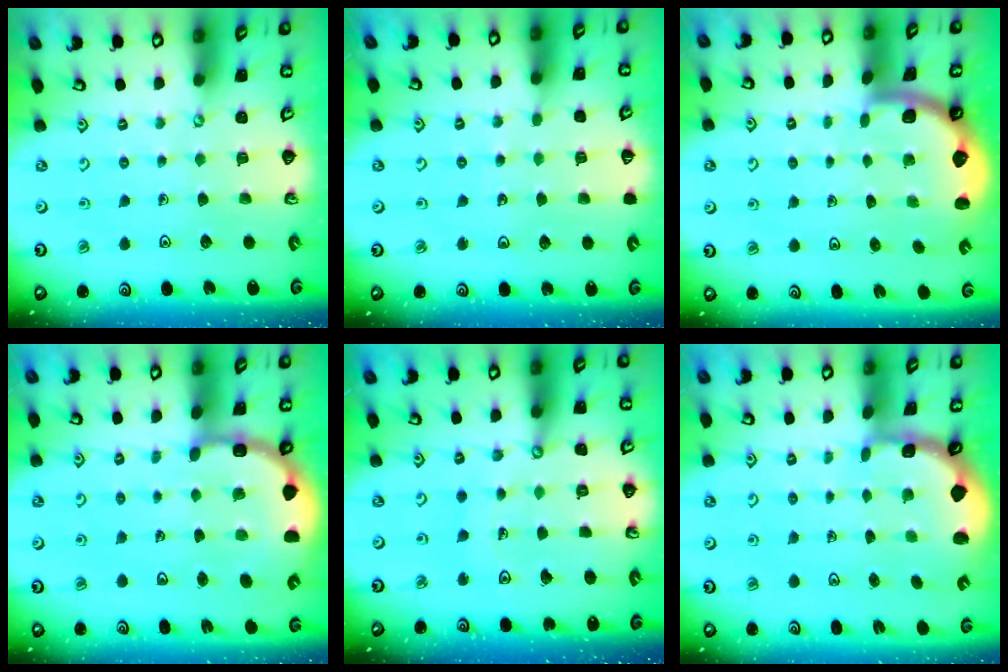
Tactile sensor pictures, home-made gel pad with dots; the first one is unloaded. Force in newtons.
{"total": 2.6, "press": 2.6, "slide": 0.3}
{"total": 1.6, "press": 1.6, "slide": 0.1}
{"total": 5.0, "press": 4.8, "slide": 1.3}
{"total": 10.5, "press": 10.4, "slide": 1.3}
{"total": 1.7, "press": 1.6, "slide": 0.5}